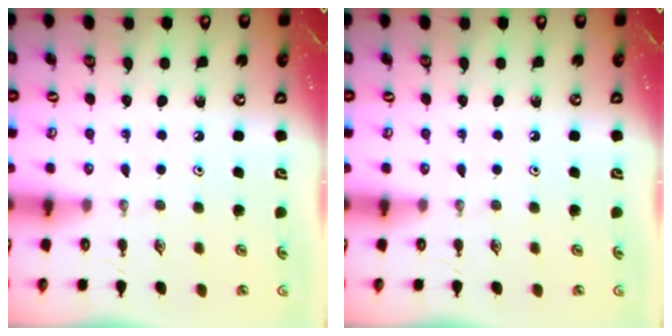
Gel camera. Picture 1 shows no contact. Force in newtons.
{"total": 0.0}